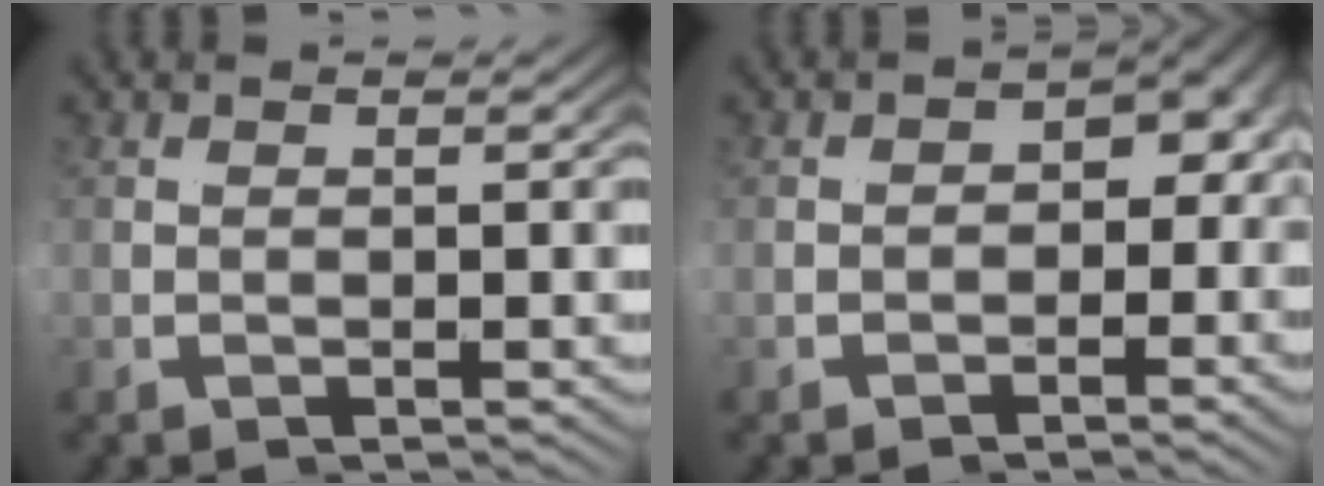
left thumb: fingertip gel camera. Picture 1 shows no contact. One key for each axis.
{"total": 5.6, "fx": -0.8, "fy": 4.5, "fz": 3.3, "tx": -0.049, "ty": -0.005, "tz": -0.015}